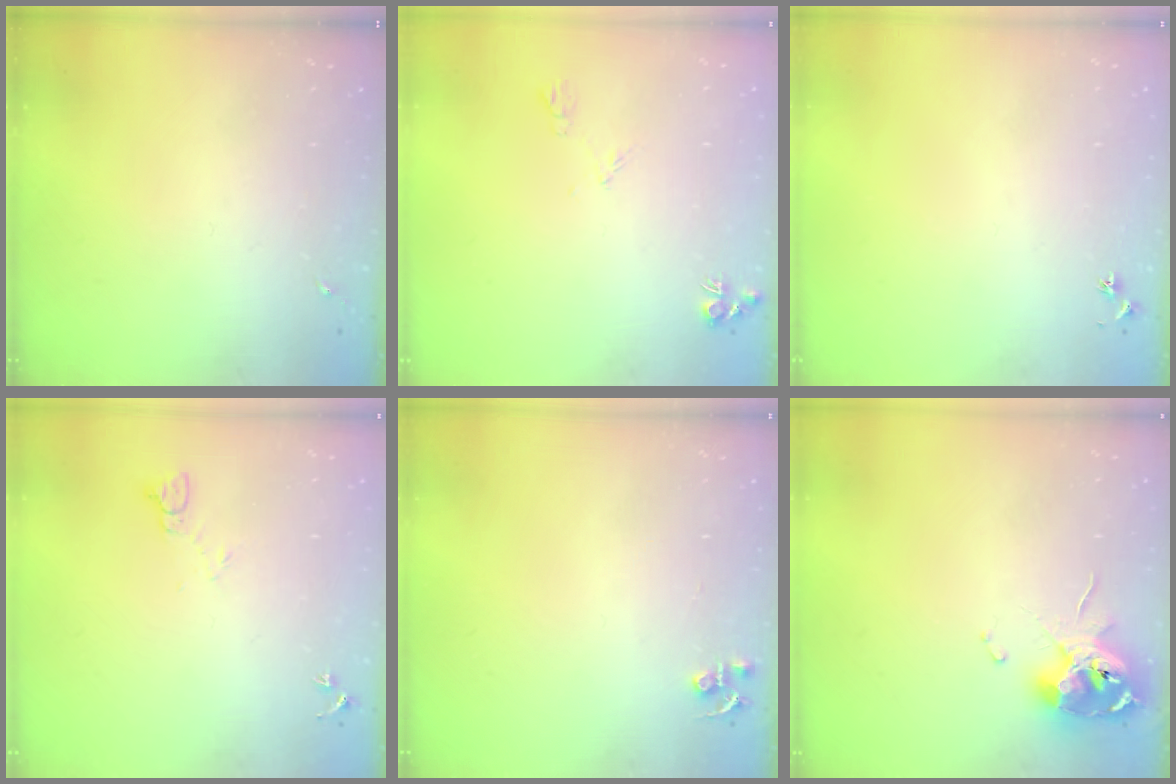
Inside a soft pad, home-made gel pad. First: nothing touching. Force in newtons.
{"total": 5.8, "press": 5.8, "slide": 0.8}
{"total": 2.9, "press": 2.8, "slide": 0.3}
{"total": 4.4, "press": 4.3, "slide": 0.4}
{"total": 4.5, "press": 4.4, "slide": 0.5}
{"total": 11.9, "press": 11.8, "slide": 1.4}